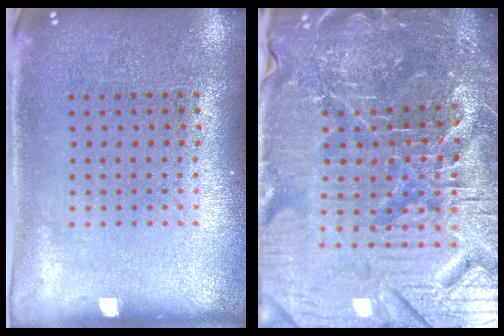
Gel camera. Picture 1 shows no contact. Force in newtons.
{"total": 6.5, "press": 5.9, "slide": 2.5}